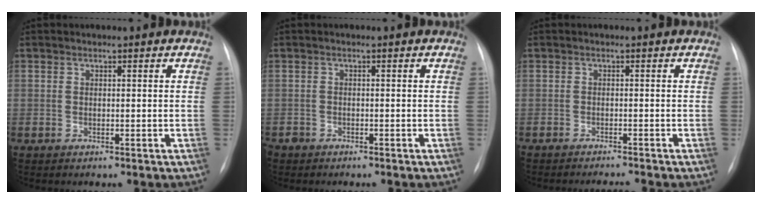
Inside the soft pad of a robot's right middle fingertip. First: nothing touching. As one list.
[{"total": 1.8, "force": [-1.5, 1.0, 0.1], "torque": [-0.007, 0.001, -0.026]}, {"total": 2.6, "force": [-2.5, -0.7, 0.4], "torque": [-0.006, -0.008, -0.036]}]